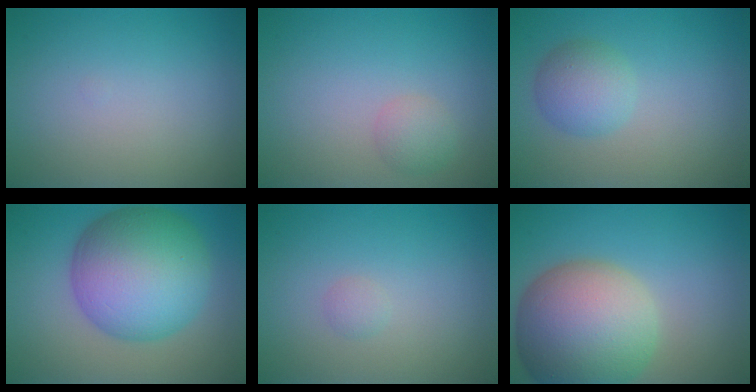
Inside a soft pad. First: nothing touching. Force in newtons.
{"total": 1.5, "press": 1.5, "slide": 0.1}
{"total": 3.1, "press": 3.1, "slide": 0.1}
{"total": 11.7, "press": 11.7, "slide": 0.1}
{"total": 0.7, "press": 0.7, "slide": 0.1}
{"total": 12.0, "press": 12.0, "slide": 1.0}